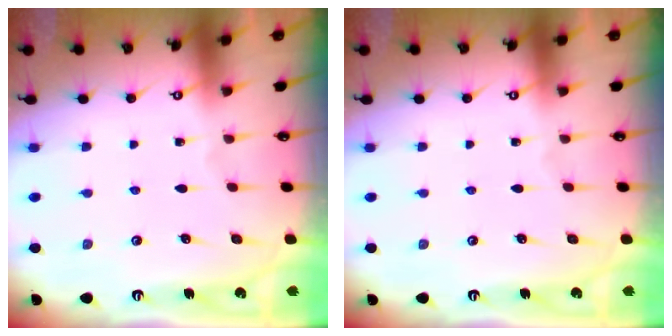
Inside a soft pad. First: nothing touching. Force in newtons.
{"total": 0.0}